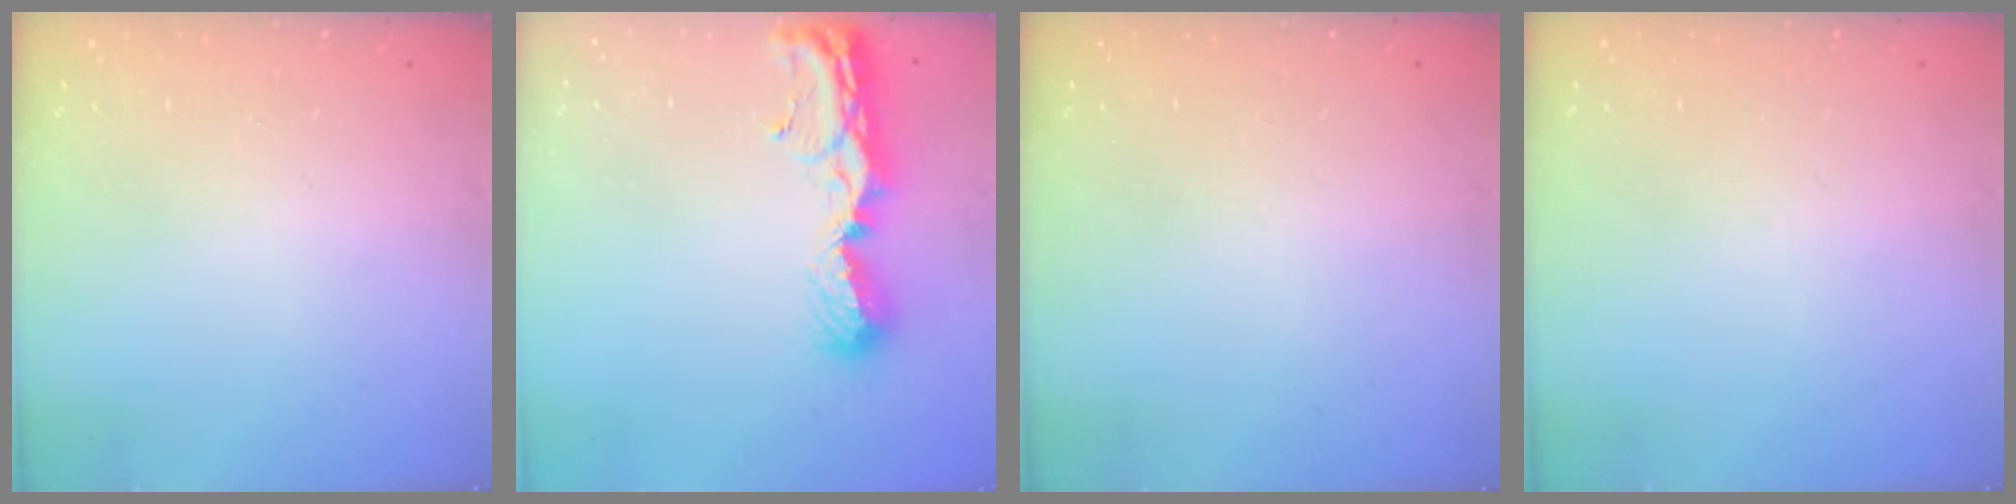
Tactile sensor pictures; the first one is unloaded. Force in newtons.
{"total": 10.1, "press": 10.0, "slide": 0.8}
{"total": 0.0}
{"total": 0.0}